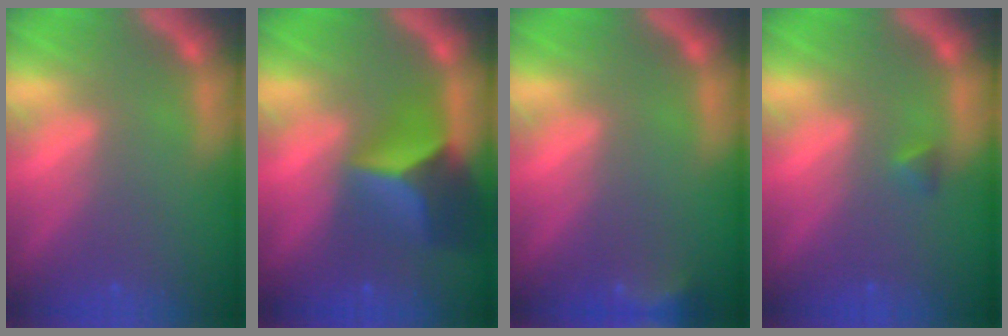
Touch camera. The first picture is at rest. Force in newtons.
{"total": 7.4}
{"total": 3.0}
{"total": 0.9}